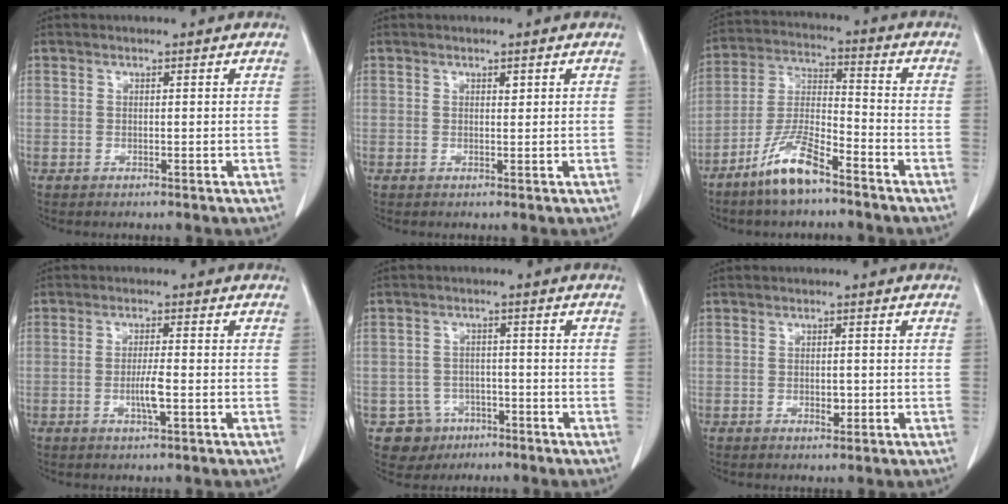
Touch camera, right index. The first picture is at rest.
{"total": 0.6, "force": [0.3, 0.3, 0.4], "torque": [-0.006, -0.002, 0.005]}
{"total": 10.1, "force": [-7.0, 2.0, 7.0], "torque": [-0.151, -0.013, -0.138]}
{"total": 3.5, "force": [-1.0, 0.1, 3.3], "torque": [-0.065, -0.004, -0.018]}
{"total": 5.3, "force": [-2.5, 4.6, 0.1], "torque": [0.001, 0.013, -0.032]}
{"total": 1.9, "force": [-0.5, 0.9, 1.6], "torque": [-0.026, -0.001, -0.004]}